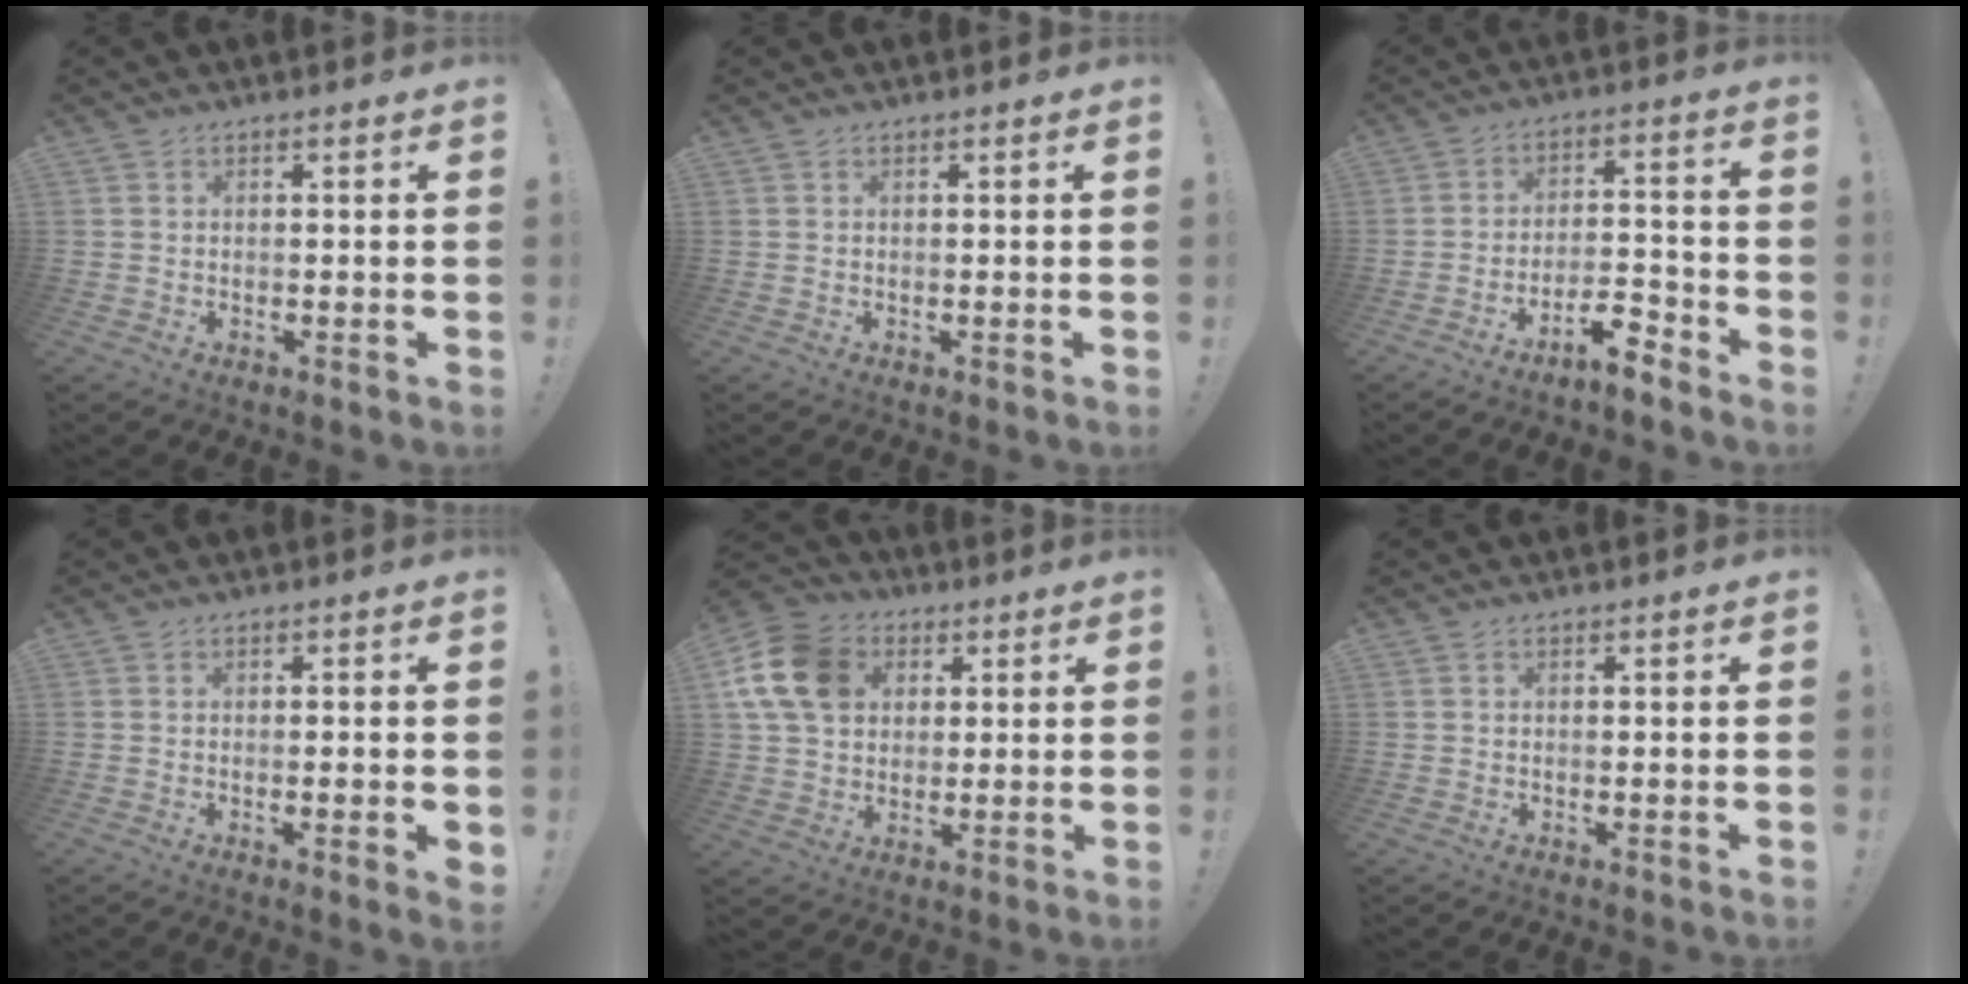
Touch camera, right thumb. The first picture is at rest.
{"total": 0.0}
{"total": 8.0, "force": [-6.4, 2.2, 4.3], "torque": [-0.058, 0.047, -0.112]}
{"total": 2.4, "force": [-0.2, 0.2, 2.4], "torque": [-0.036, -0.004, -0.003]}
{"total": 15.7, "force": [4.8, 12.4, 8.4], "torque": [-0.144, -0.004, 0.100]}
{"total": 0.0}